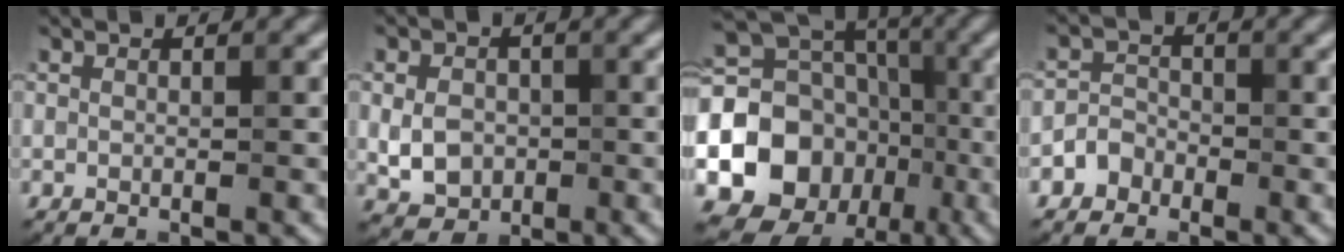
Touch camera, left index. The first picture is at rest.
{"total": 3.7, "force": [-0.4, 3.0, 2.2], "torque": [-0.041, -0.004, -0.007]}
{"total": 15.0, "force": [-3.3, 13.1, 6.6], "torque": [-0.138, -0.006, -0.082]}
{"total": 1.8, "force": [-1.1, 1.4, 0.2], "torque": [0.008, 0.010, -0.025]}